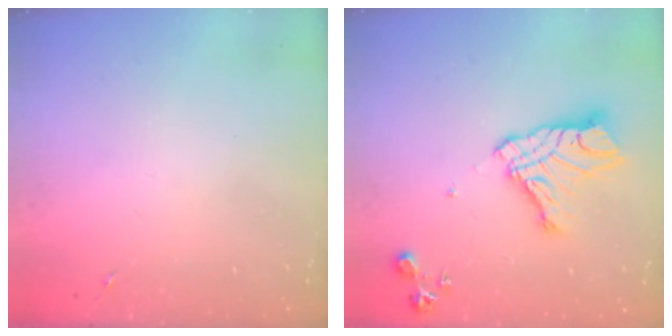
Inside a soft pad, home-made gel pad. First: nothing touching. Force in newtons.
{"total": 14.4, "press": 14.3, "slide": 1.3}